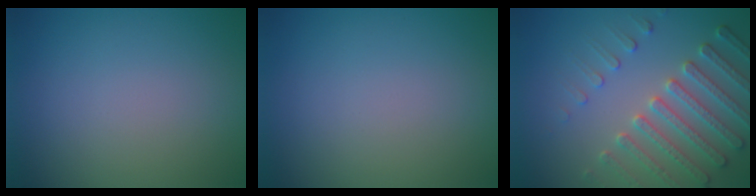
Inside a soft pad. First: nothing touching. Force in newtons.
{"total": 0.0}
{"total": 5.0, "press": 4.5, "slide": 2.0}